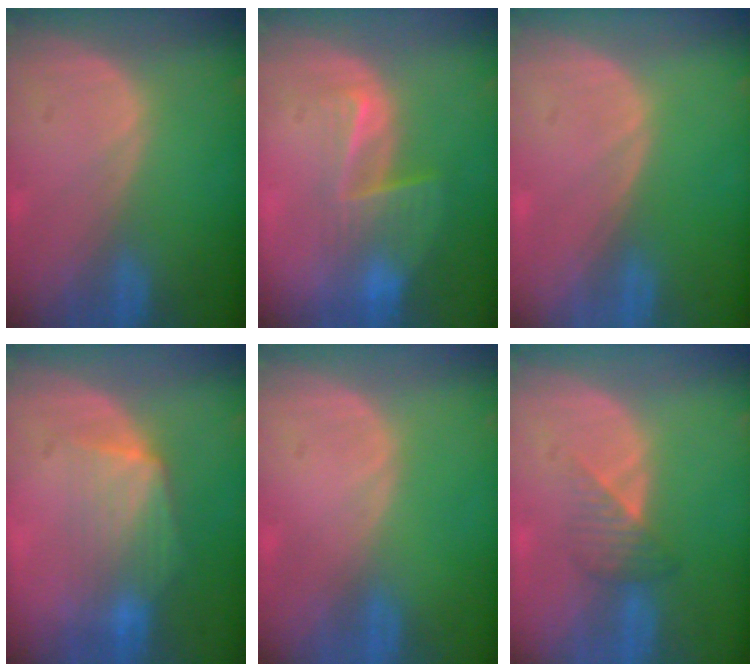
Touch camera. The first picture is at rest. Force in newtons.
{"total": 6.5, "press": 5.6, "slide": 3.2}
{"total": 0.0}
{"total": 7.0, "press": 6.4, "slide": 2.8}
{"total": 0.0}
{"total": 3.3, "press": 3.2, "slide": 1.0}